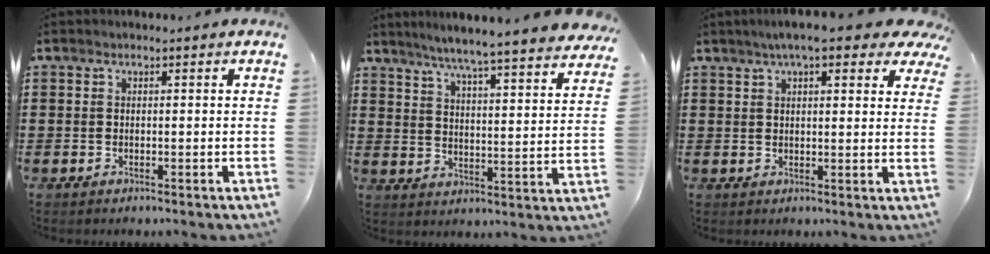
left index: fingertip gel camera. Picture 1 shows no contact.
{"total": 5.8, "force": [5.2, -0.9, 2.4], "torque": [-0.070, -0.042, 0.083]}
{"total": 6.9, "force": [4.9, 1.3, 4.6], "torque": [-0.086, -0.003, 0.084]}